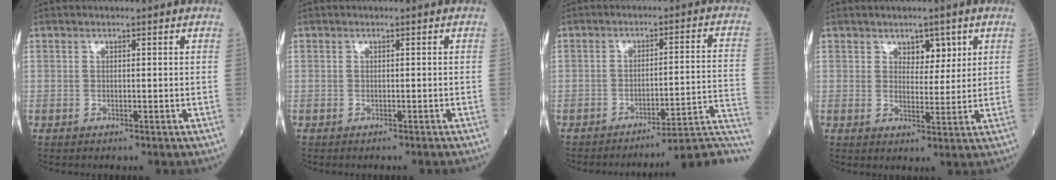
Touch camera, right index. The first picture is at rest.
{"total": 0.8, "force": [-0.8, 0.0, 0.3], "torque": [-0.002, 0.000, -0.013]}
{"total": 11.6, "force": [-10.6, -1.7, 4.3], "torque": [-0.016, 0.018, -0.137]}
{"total": 3.8, "force": [2.0, 2.1, 2.3], "torque": [-0.026, 0.001, 0.032]}